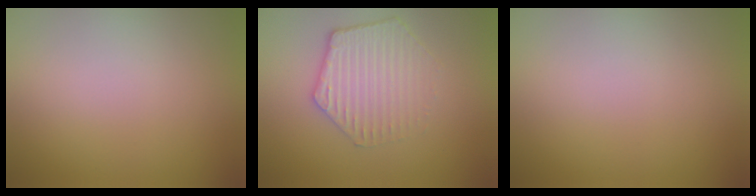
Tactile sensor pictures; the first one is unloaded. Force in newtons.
{"total": 3.5, "press": 3.0, "slide": 1.7}
{"total": 0.0}